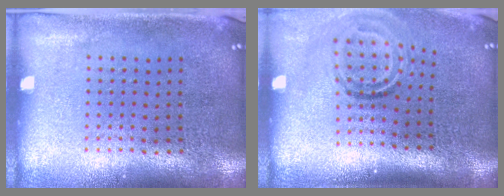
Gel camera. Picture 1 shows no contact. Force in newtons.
{"total": 1.9, "press": 1.2, "slide": 1.5}